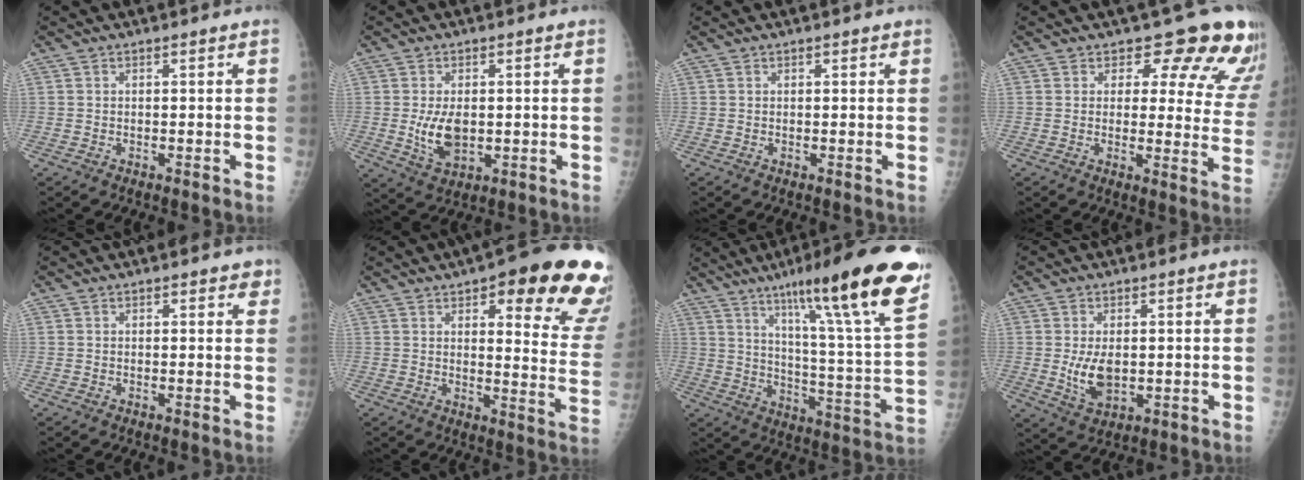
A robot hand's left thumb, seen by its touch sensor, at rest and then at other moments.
{"total": 7.1, "force": [-0.3, 4.2, 5.7], "torque": [-0.097, -0.012, 0.004]}
{"total": 0.8, "force": [0.5, 0.4, 0.5], "torque": [-0.001, 0.000, 0.003]}
{"total": 14.1, "force": [11.4, 6.2, 5.7], "torque": [-0.006, -0.074, 0.104]}
{"total": 2.2, "force": [1.3, 1.1, 1.3], "torque": [0.006, -0.003, 0.013]}
{"total": 23.1, "force": [13.2, 6.6, 17.7], "torque": [-0.181, -0.054, 0.158]}
{"total": 27.7, "force": [16.7, 3.1, 21.8], "torque": [-0.312, -0.053, 0.249]}
{"total": 6.2, "force": [-0.1, 3.7, 5.0], "torque": [-0.083, -0.014, 0.010]}